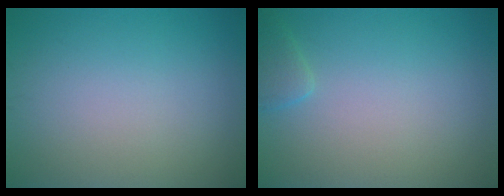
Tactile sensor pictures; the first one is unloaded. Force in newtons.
{"total": 1.4, "press": 1.4, "slide": 0.1}